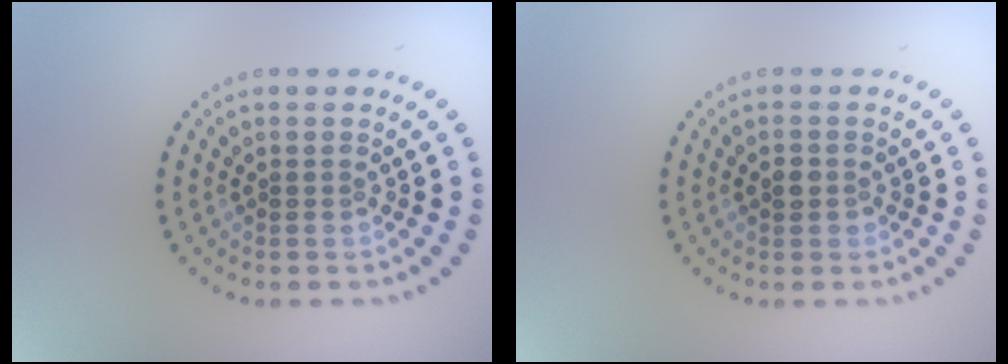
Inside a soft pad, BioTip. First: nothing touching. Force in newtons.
{"total": 1.1, "press": 1.0, "slide": 0.4}